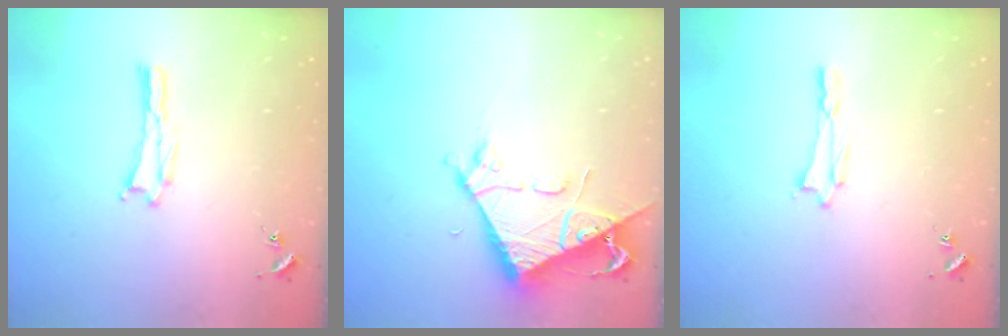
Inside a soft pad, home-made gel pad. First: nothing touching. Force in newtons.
{"total": 7.3, "press": 7.3, "slide": 0.6}
{"total": 0.8, "press": 0.8, "slide": 0.1}